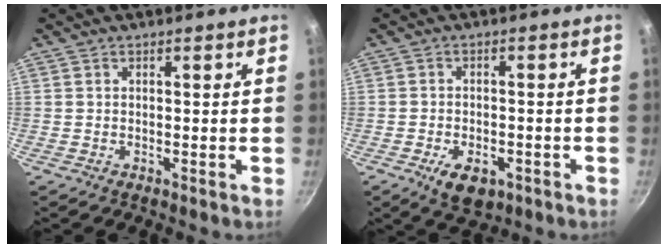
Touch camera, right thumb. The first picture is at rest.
{"total": 6.3, "force": [-3.0, 3.7, 4.1], "torque": [-0.059, 0.010, -0.041]}